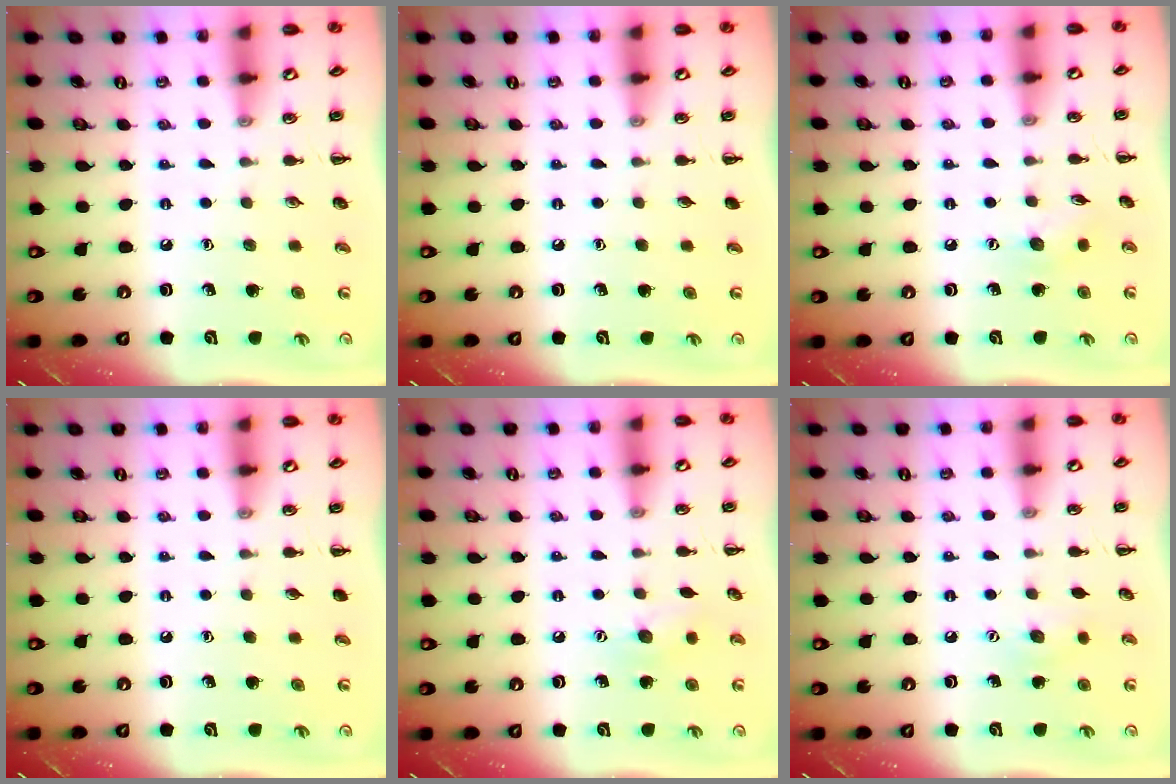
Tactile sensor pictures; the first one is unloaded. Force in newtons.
{"total": 0.0}
{"total": 5.5, "press": 5.4, "slide": 1.3}
{"total": 0.0}
{"total": 7.9, "press": 7.8, "slide": 1.4}
{"total": 6.5, "press": 6.4, "slide": 1.1}